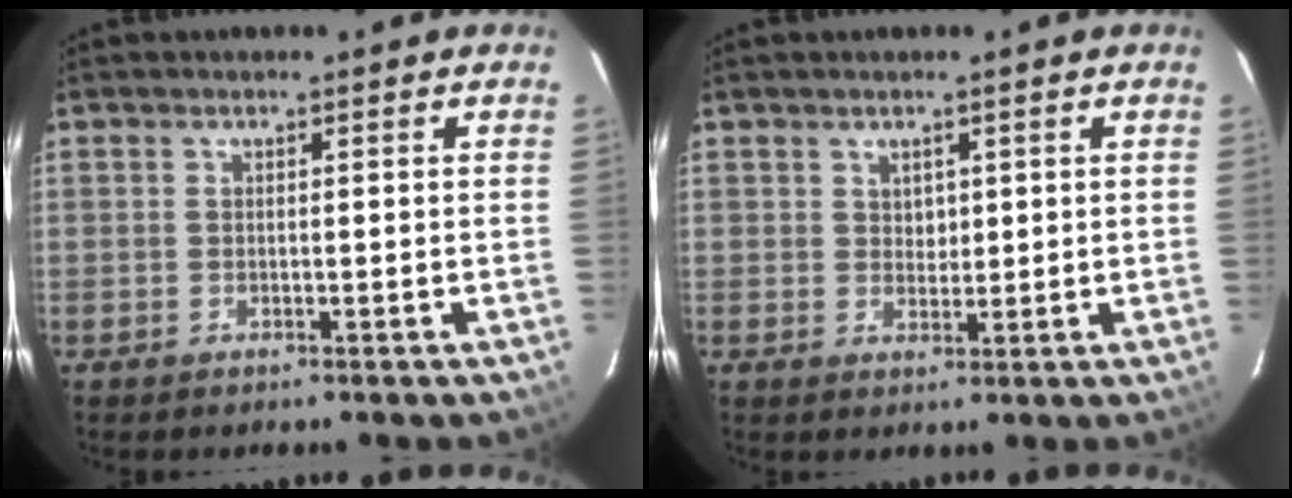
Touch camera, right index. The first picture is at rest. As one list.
[{"total": 2.1, "force": [1.0, 1.7, 0.7], "torque": [-0.006, 0.003, 0.020]}]